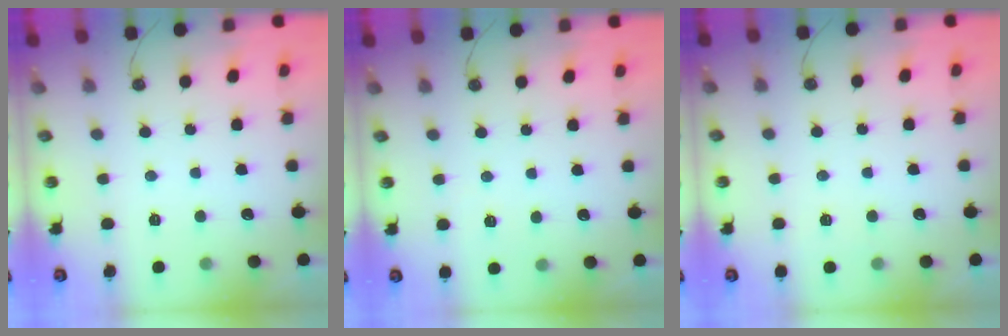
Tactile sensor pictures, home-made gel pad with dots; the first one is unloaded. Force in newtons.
{"total": 1.7, "press": 1.7, "slide": 0.4}
{"total": 2.8, "press": 1.8, "slide": 2.2}